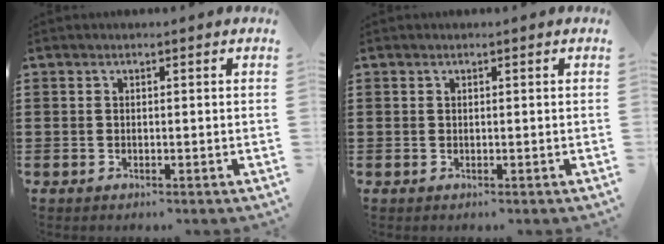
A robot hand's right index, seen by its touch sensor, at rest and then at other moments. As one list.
[{"total": 0.0}]